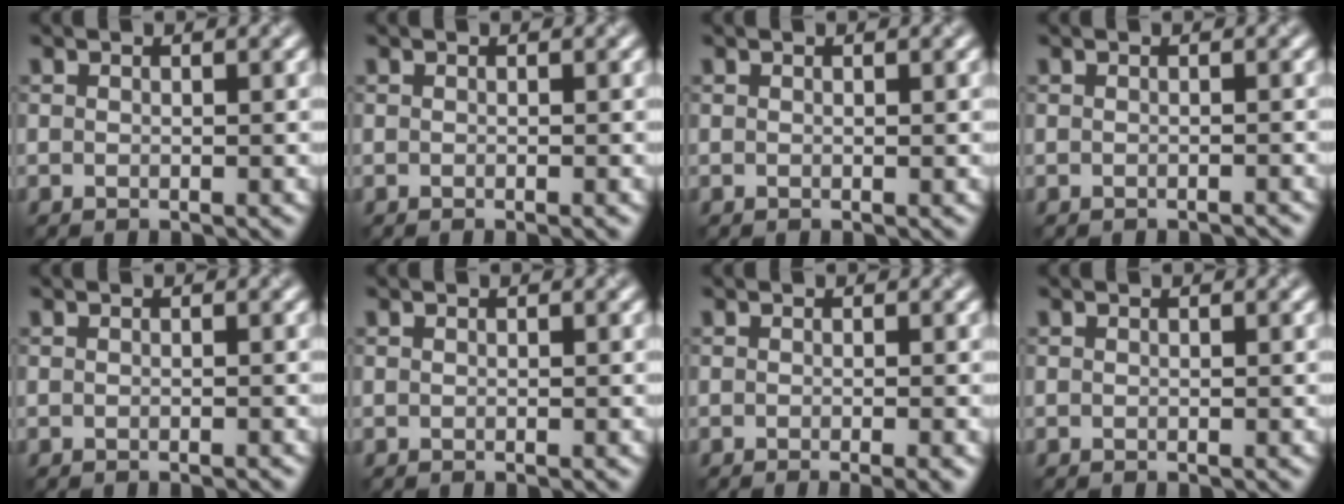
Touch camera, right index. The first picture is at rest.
{"total": 1.1, "force": [-0.3, 0.4, 0.9], "torque": [-0.003, 0.001, -0.008]}
{"total": 0.0}
{"total": 0.9, "force": [-0.5, 0.3, 0.6], "torque": [0.003, 0.007, -0.012]}
{"total": 0.8, "force": [-0.4, 0.3, 0.6], "torque": [-0.001, 0.005, -0.008]}
{"total": 0.0}
{"total": 2.9, "force": [-1.0, 0.9, 2.6], "torque": [-0.014, 0.006, -0.008]}
{"total": 0.0}